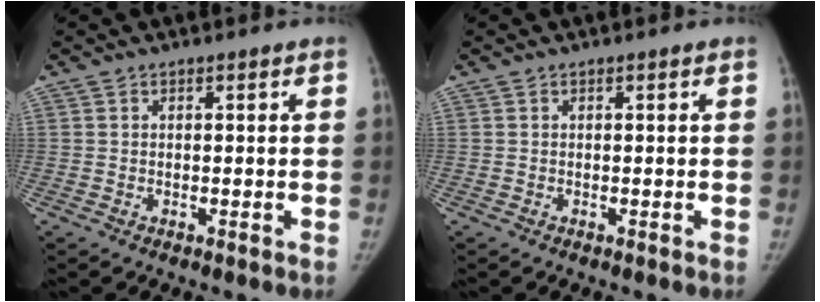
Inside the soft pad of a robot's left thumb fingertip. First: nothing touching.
{"total": 0.0}